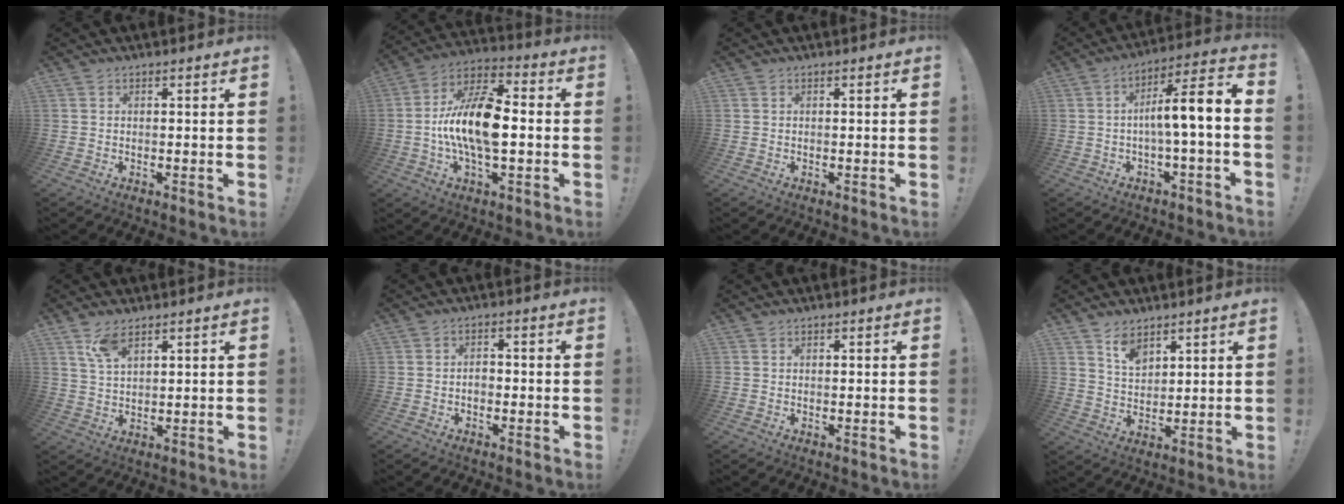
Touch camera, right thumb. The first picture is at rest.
{"total": 16.2, "force": [-1.6, 7.5, 14.2], "torque": [-0.260, 0.008, -0.026]}
{"total": 0.0}
{"total": 9.9, "force": [-0.2, 0.3, 9.9], "torque": [-0.158, -0.007, -0.017]}
{"total": 6.7, "force": [4.3, 2.7, 4.4], "torque": [-0.082, -0.014, 0.079]}
{"total": 1.9, "force": [-0.9, 1.4, 1.0], "torque": [-0.020, 0.005, -0.017]}
{"total": 0.0}
{"total": 6.7, "force": [5.1, 3.5, 2.6], "torque": [-0.043, -0.032, 0.094]}